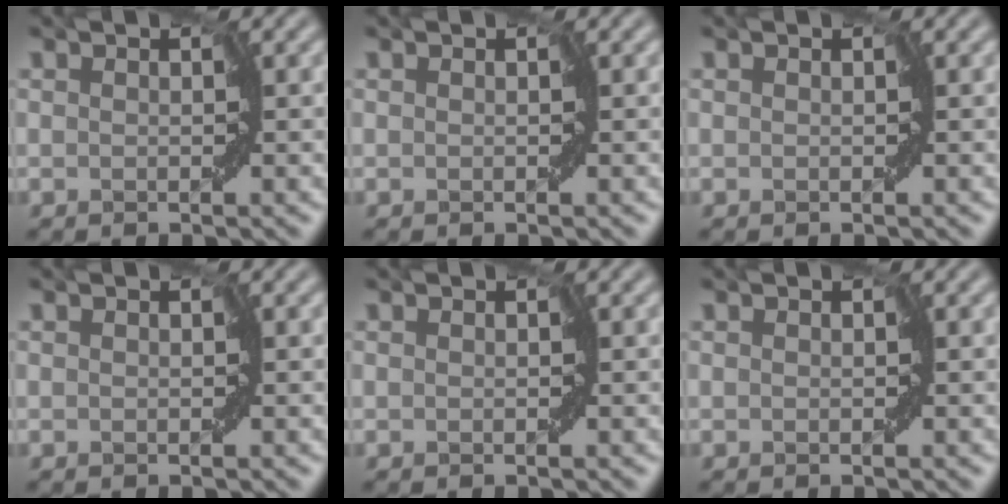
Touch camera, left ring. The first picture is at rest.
{"total": 0.0}
{"total": 0.0}
{"total": 0.0}
{"total": 0.0}
{"total": 0.0}